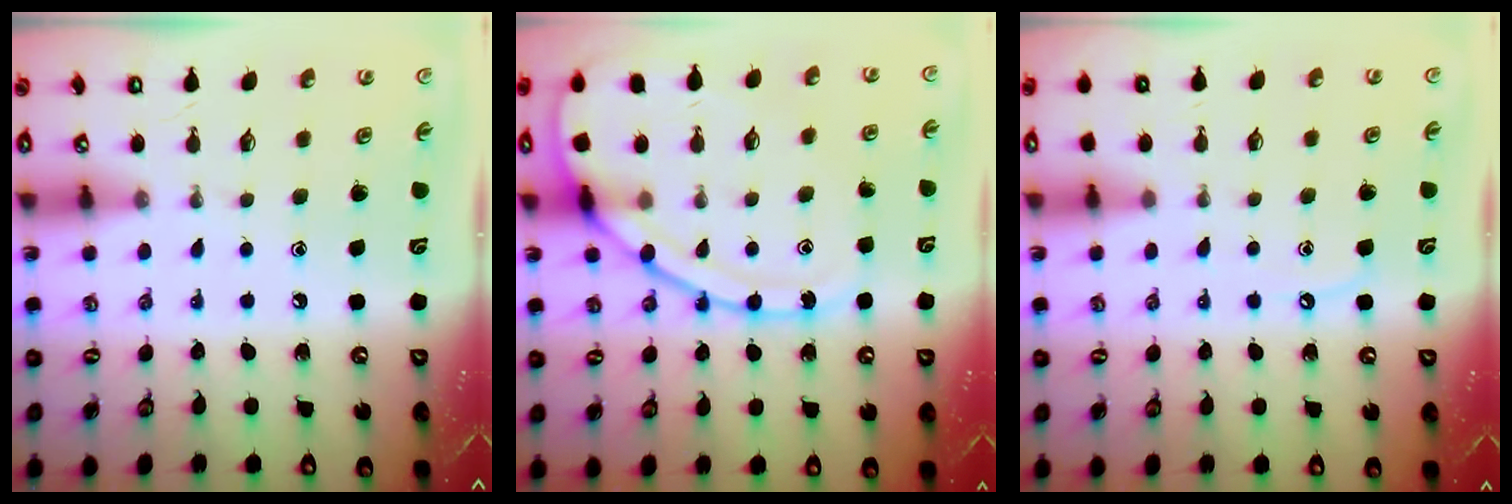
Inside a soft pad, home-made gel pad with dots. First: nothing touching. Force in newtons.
{"total": 14.3, "press": 14.3, "slide": 1.2}
{"total": 5.1, "press": 5.0, "slide": 0.6}